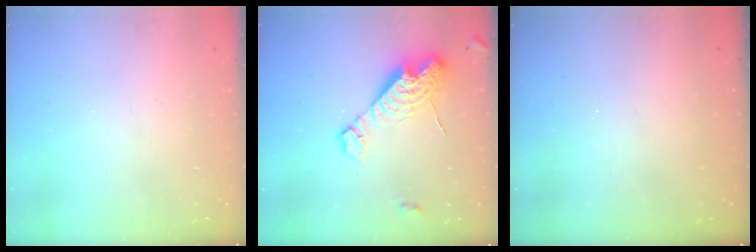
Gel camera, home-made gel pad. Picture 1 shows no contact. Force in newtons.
{"total": 12.9, "press": 12.8, "slide": 1.0}
{"total": 0.0}